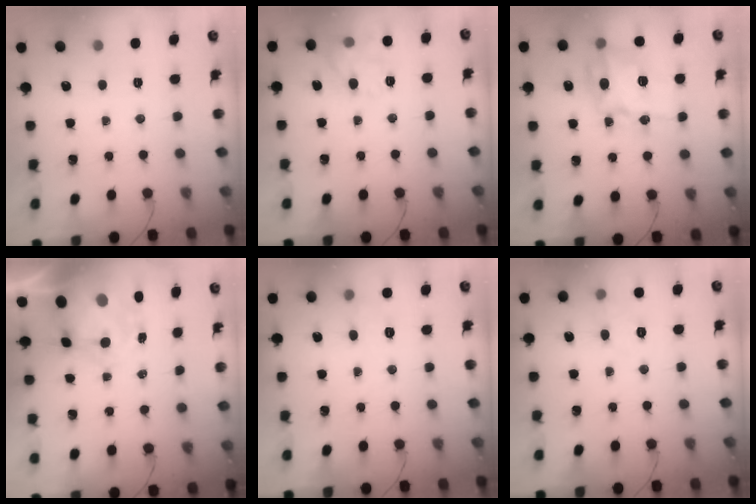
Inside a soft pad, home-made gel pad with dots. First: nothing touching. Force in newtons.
{"total": 11.1, "press": 11.1, "slide": 0.4}
{"total": 15.8, "press": 15.7, "slide": 0.6}
{"total": 8.6, "press": 8.4, "slide": 1.9}
{"total": 6.1, "press": 5.9, "slide": 1.5}
{"total": 7.6, "press": 7.5, "slide": 1.6}